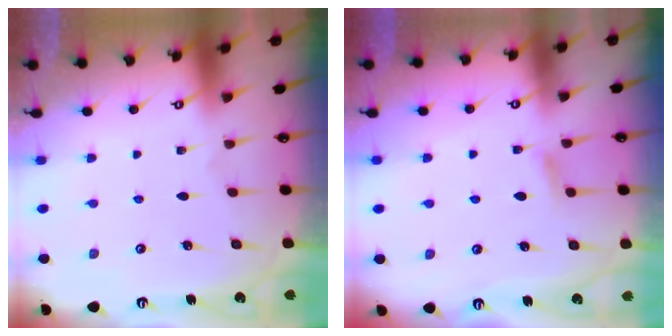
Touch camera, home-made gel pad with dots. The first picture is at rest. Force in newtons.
{"total": 4.9, "press": 4.8, "slide": 0.7}